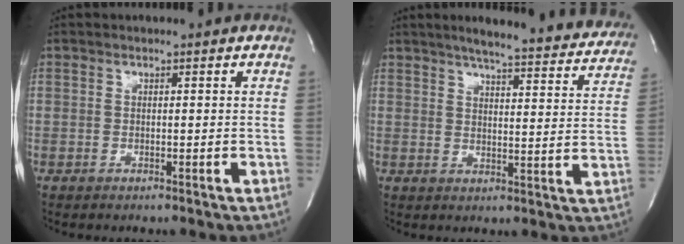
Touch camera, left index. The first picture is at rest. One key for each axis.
{"total": 22.5, "fx": 19.9, "fy": 3.2, "fz": 9.9, "tx": -0.134, "ty": -0.038, "tz": 0.231}